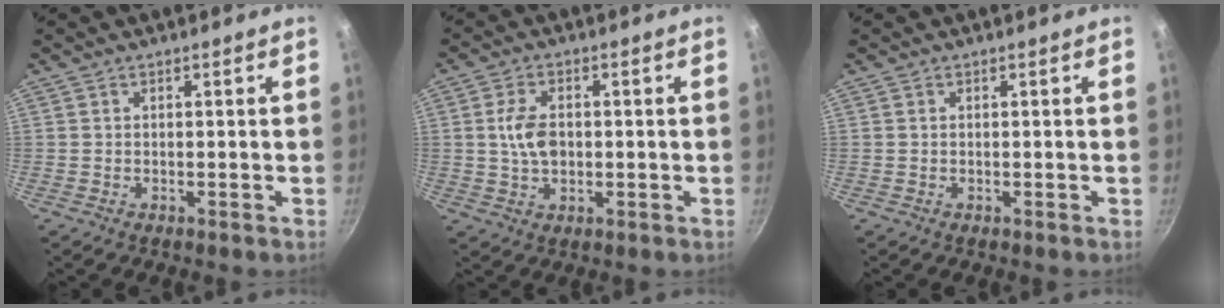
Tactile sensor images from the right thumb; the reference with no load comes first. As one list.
[{"total": 6.1, "force": [0.3, 3.9, 4.7], "torque": [-0.086, 0.002, 0.006]}, {"total": 0.0}]